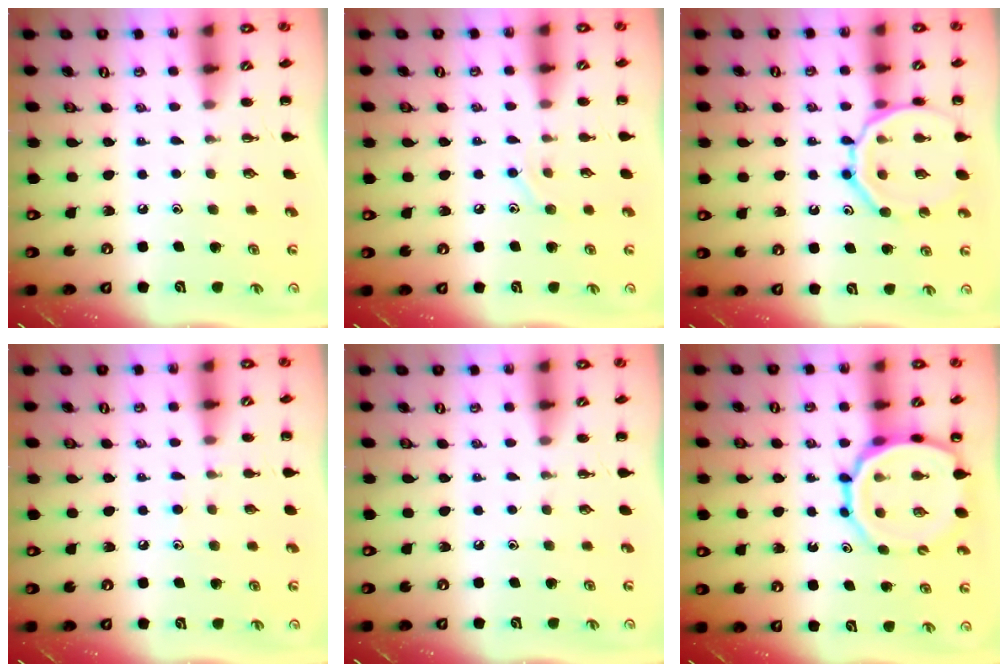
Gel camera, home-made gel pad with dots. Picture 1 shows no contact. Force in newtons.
{"total": 7.8, "press": 7.6, "slide": 1.6}
{"total": 15.7, "press": 15.7, "slide": 1.3}
{"total": 5.3, "press": 5.0, "slide": 1.9}
{"total": 0.0}
{"total": 15.0, "press": 14.5, "slide": 3.8}